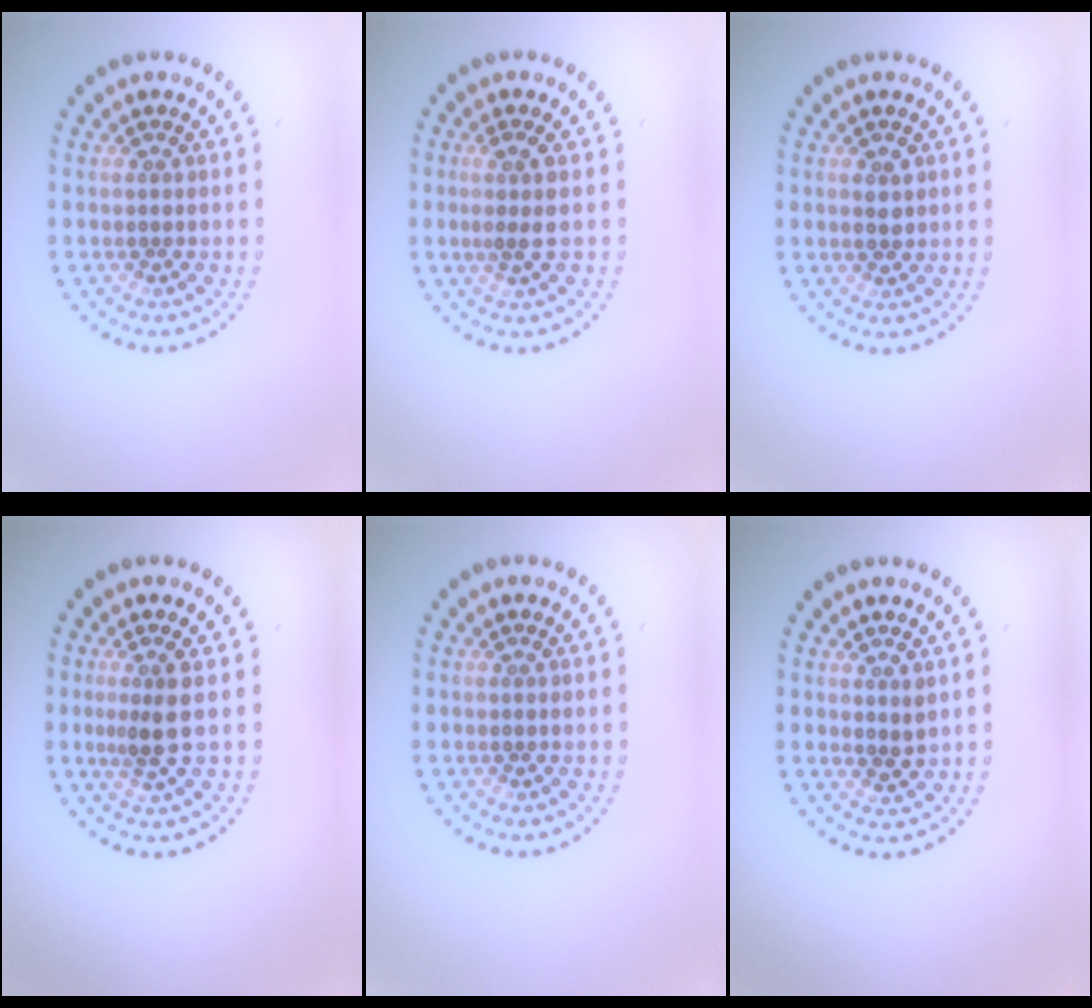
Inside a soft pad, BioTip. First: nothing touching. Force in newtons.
{"total": 1.8, "press": 1.4, "slide": 1.1}
{"total": 1.5, "press": 1.5, "slide": 0.1}
{"total": 2.3, "press": 1.8, "slide": 1.5}
{"total": 0.0}
{"total": 1.1, "press": 1.0, "slide": 0.5}